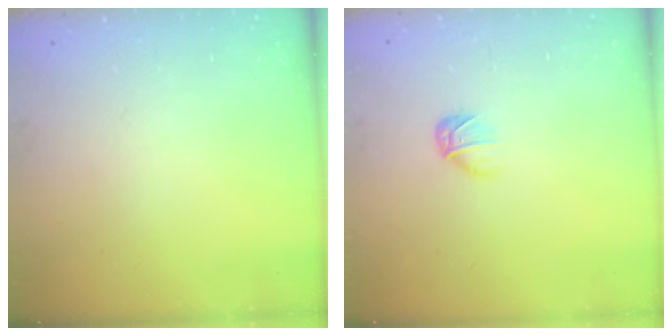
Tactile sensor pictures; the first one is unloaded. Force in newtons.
{"total": 3.4, "press": 3.3, "slide": 0.9}